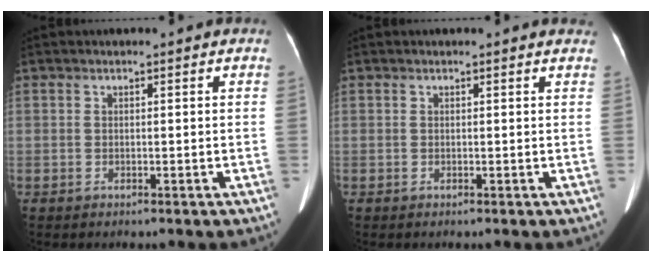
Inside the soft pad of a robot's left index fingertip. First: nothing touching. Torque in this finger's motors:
{"motor_torque": [-0.20, -0.16, -0.07, -0.01]}